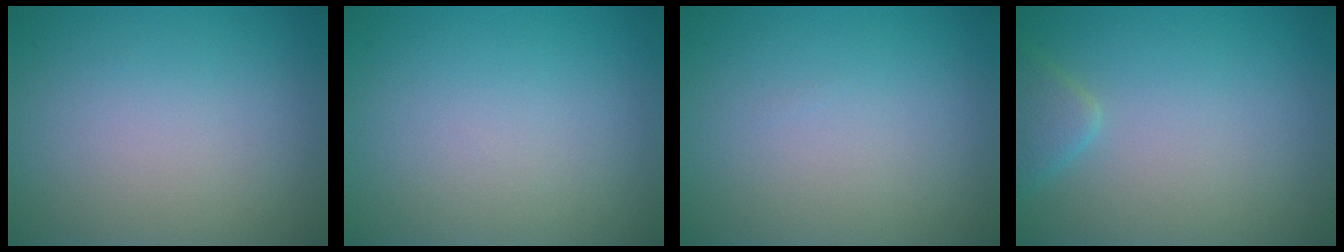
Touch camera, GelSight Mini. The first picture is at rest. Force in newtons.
{"total": 0.0}
{"total": 0.0}
{"total": 1.8, "press": 1.8, "slide": 0.1}